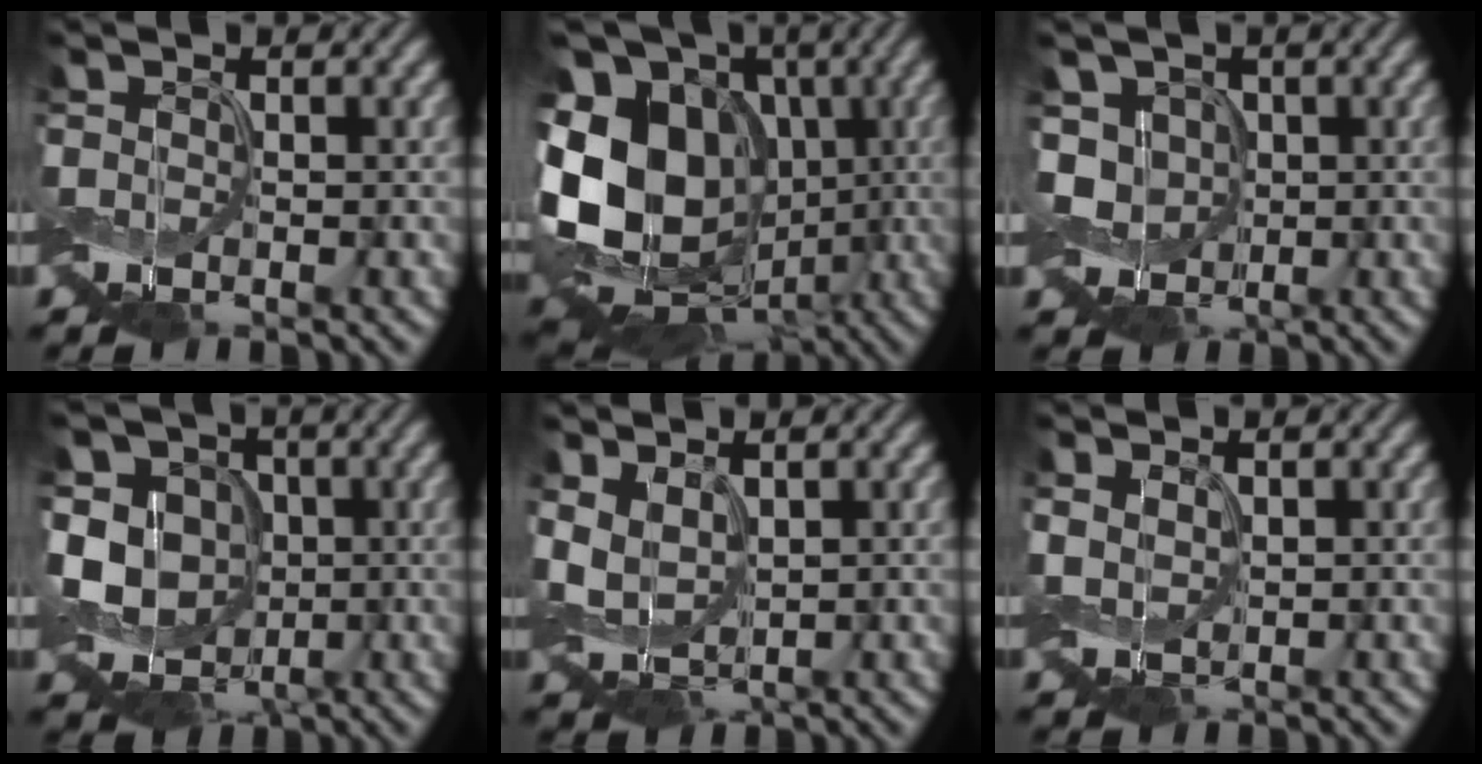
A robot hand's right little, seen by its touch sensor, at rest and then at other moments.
{"total": 15.1, "force": [-1.3, 11.9, 9.1], "torque": [-0.178, -0.002, -0.028]}
{"total": 4.1, "force": [-0.5, 3.5, 2.1], "torque": [-0.046, -0.001, -0.019]}
{"total": 8.6, "force": [-0.7, 7.2, 4.7], "torque": [-0.075, -0.004, -0.031]}
{"total": 3.8, "force": [0.6, 2.4, 2.9], "torque": [-0.073, 0.004, 0.009]}
{"total": 1.4, "force": [0.4, 0.9, 0.9], "torque": [-0.027, 0.003, 0.008]}